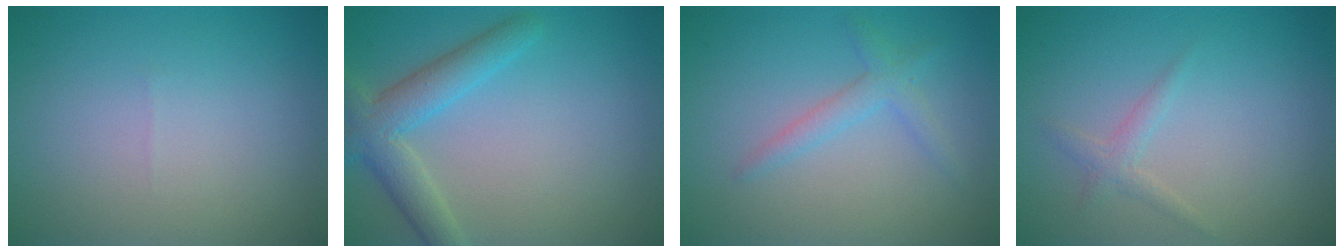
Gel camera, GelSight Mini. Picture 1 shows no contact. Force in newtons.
{"total": 4.2, "press": 4.2, "slide": 0.1}
{"total": 2.0, "press": 2.0, "slide": 0.2}
{"total": 1.3, "press": 1.3, "slide": 0.0}